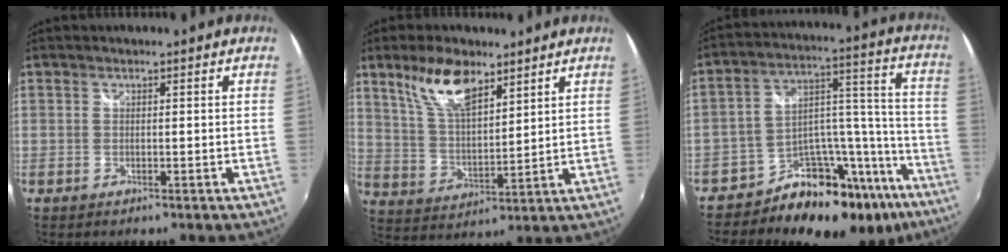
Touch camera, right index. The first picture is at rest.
{"total": 11.2, "force": [7.3, 4.3, 7.3], "torque": [-0.137, 0.010, 0.147]}
{"total": 22.2, "force": [-16.7, 11.1, 9.6], "torque": [-0.127, 0.070, -0.237]}